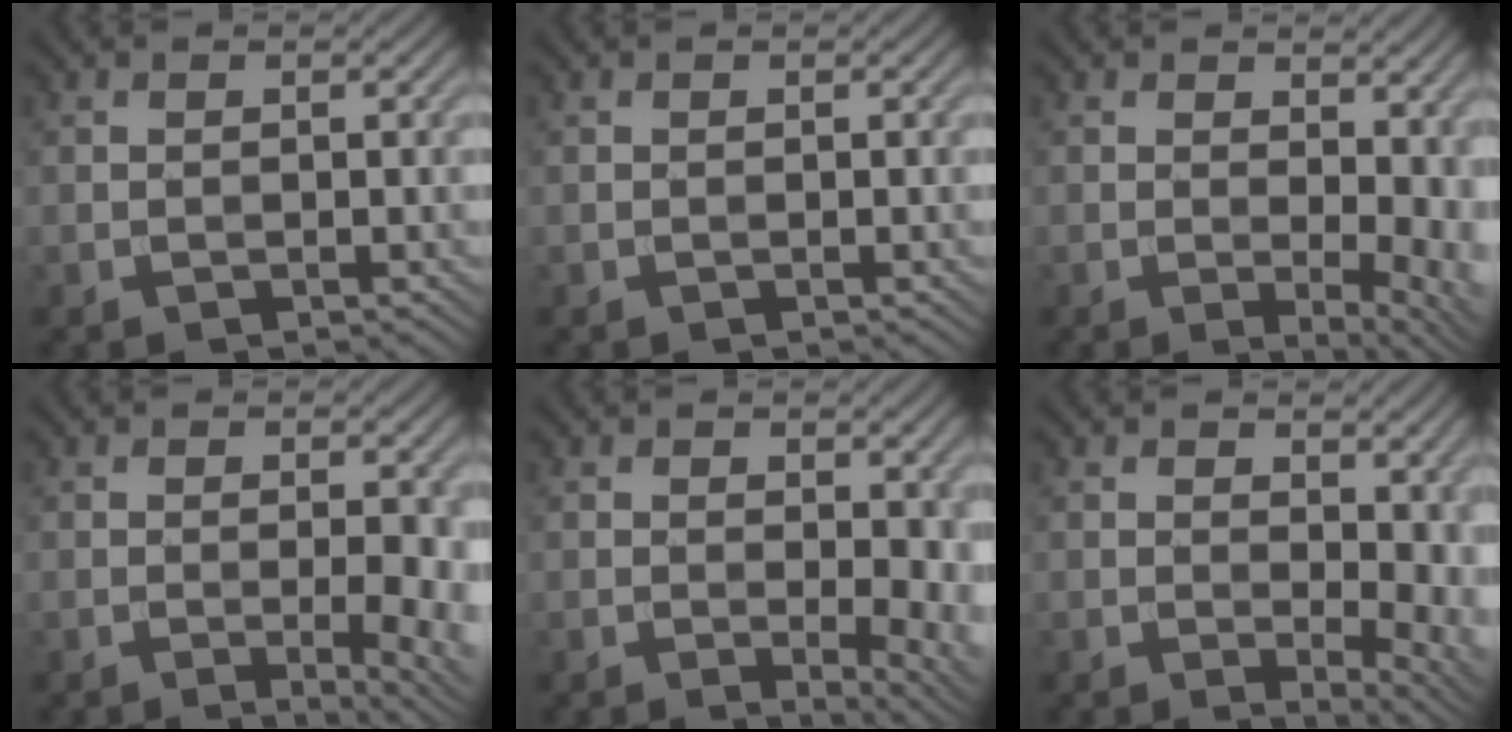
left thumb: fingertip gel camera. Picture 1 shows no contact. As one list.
[{"total": 0.0}, {"total": 8.4, "force": [0.9, 4.0, 7.3], "torque": [-0.082, 0.000, 0.024]}, {"total": 5.3, "force": [-0.7, 1.3, 5.1], "torque": [-0.076, -0.008, -0.006]}, {"total": 6.3, "force": [-0.2, 2.6, 5.7], "torque": [-0.067, -0.005, -0.001]}, {"total": 8.0, "force": [1.1, 4.2, 6.8], "torque": [-0.082, -0.004, 0.025]}]